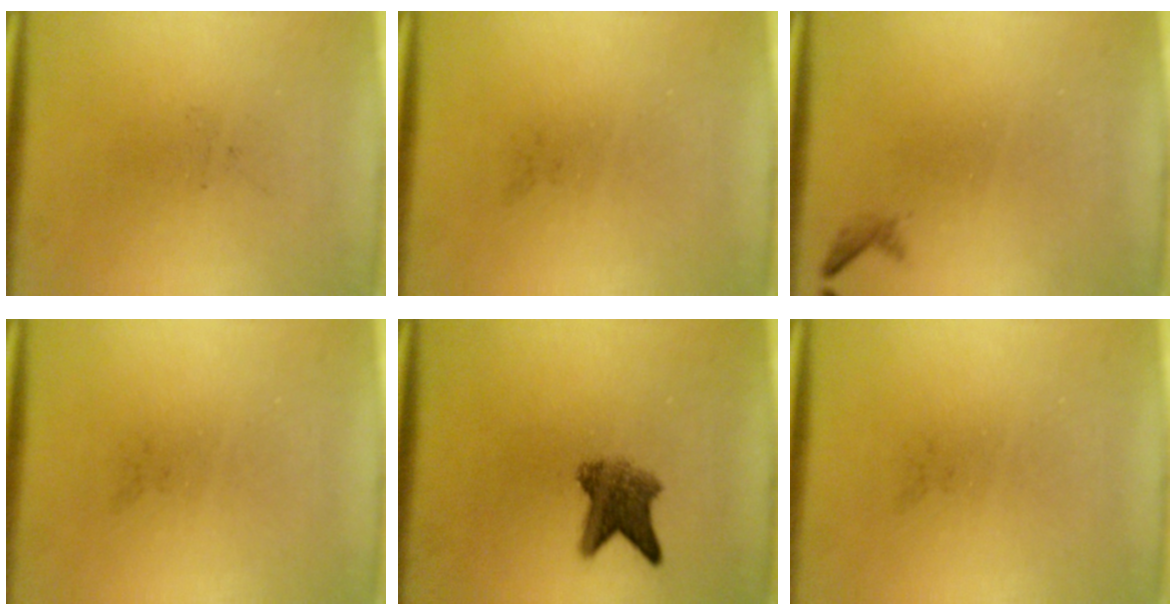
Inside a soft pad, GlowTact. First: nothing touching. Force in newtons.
{"total": 0.0}
{"total": 0.6}
{"total": 0.0}
{"total": 5.2}
{"total": 0.0}